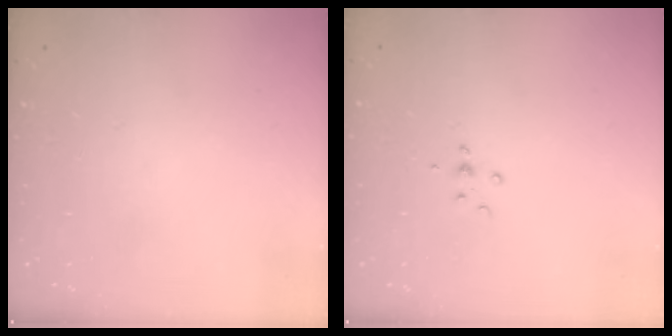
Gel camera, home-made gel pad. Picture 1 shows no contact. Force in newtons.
{"total": 4.4, "press": 4.2, "slide": 1.4}